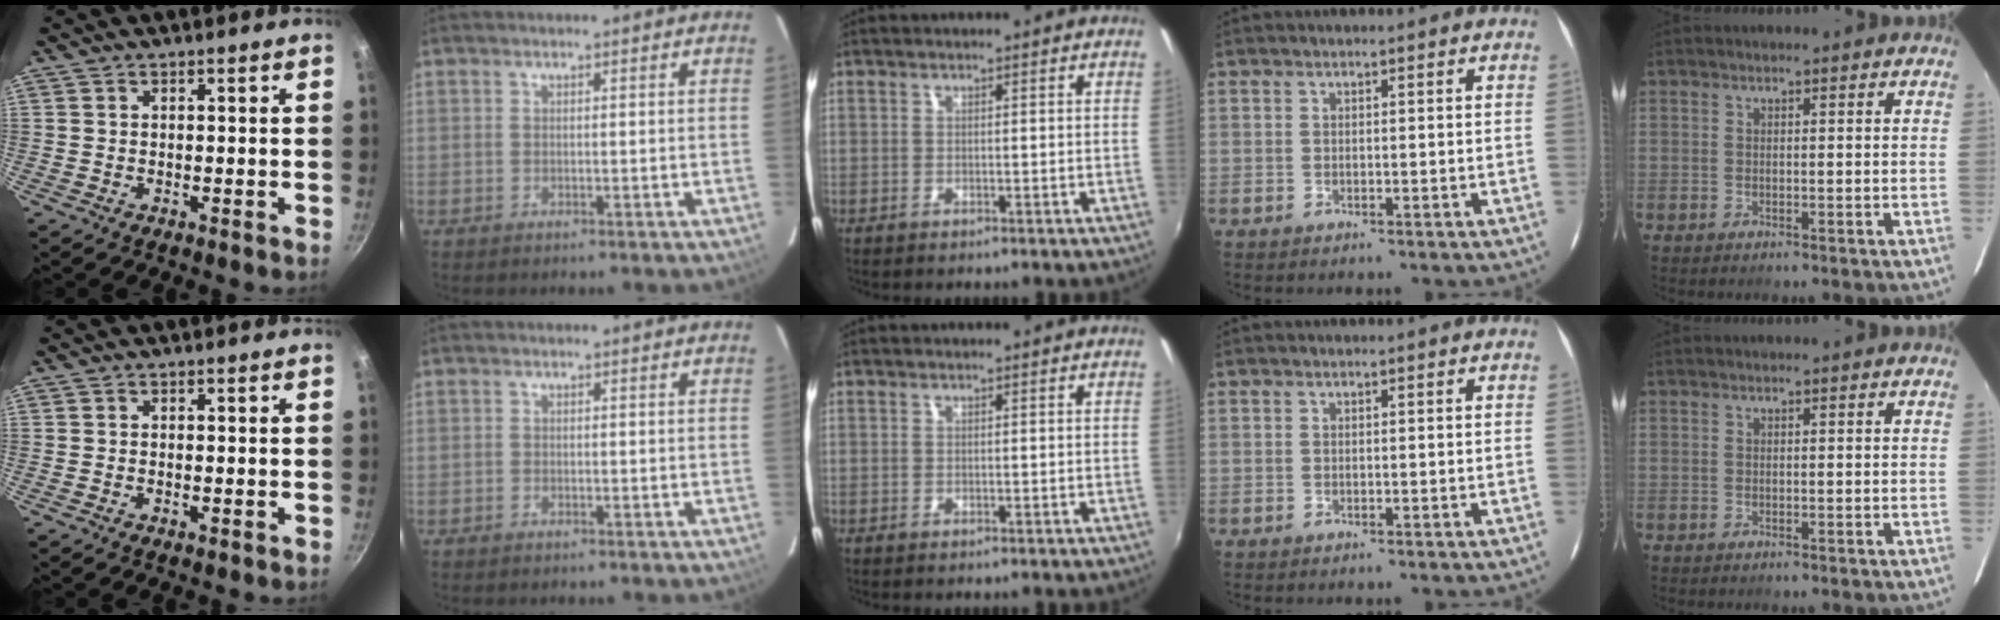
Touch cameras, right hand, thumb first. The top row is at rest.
{"thumb": {"total": 0.7, "force": [-0.2, 0.3, 0.6], "torque": [-0.010, 0.001, -0.005]}, "index": {"total": 0.6, "force": [-0.5, 0.3, 0.0], "torque": [-0.002, 0.000, -0.008]}}